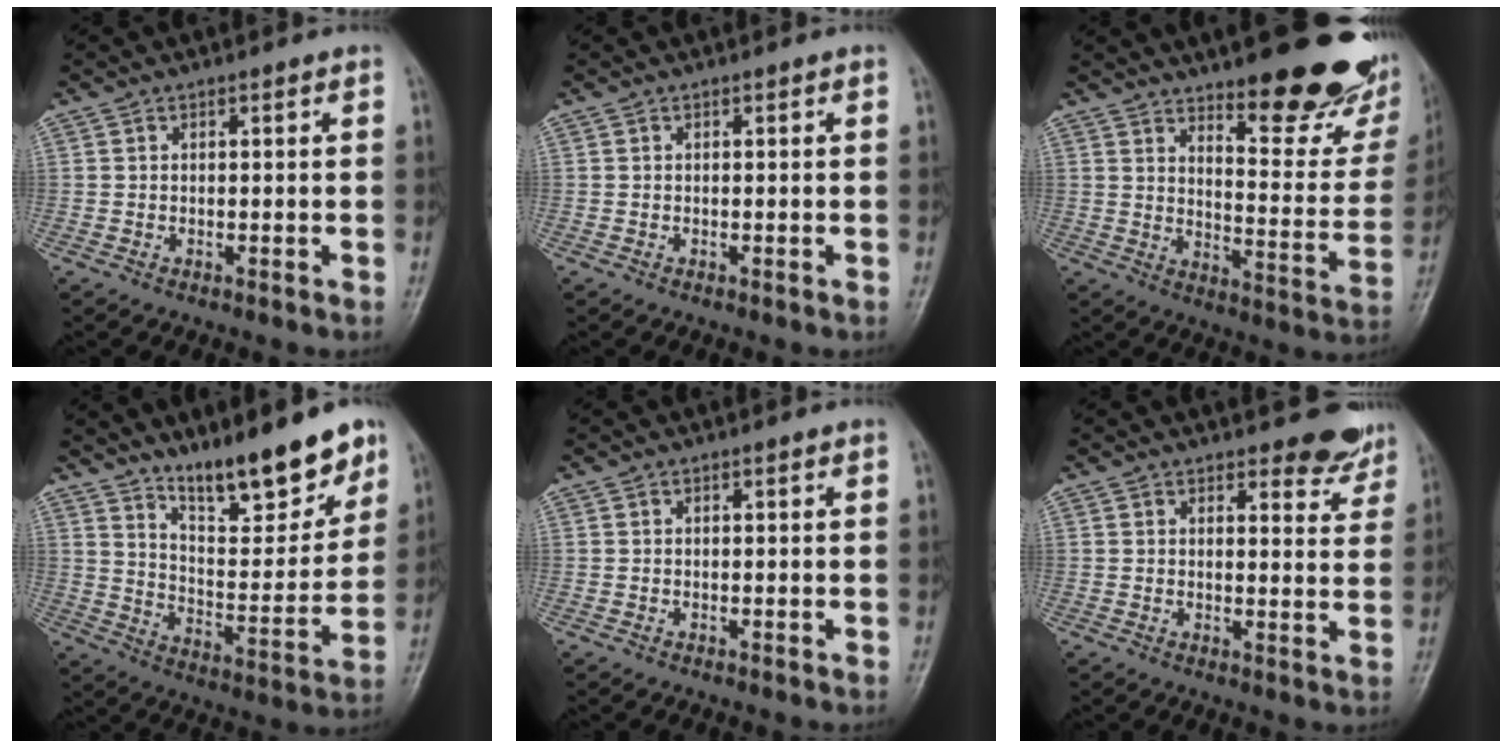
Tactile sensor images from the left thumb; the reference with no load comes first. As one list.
[{"total": 0.0}, {"total": 22.0, "force": [15.0, 6.7, 14.6], "torque": [-0.149, -0.104, 0.203]}, {"total": 16.4, "force": [12.2, 4.6, 9.9], "torque": [-0.111, -0.083, 0.204]}, {"total": 0.0}, {"total": 5.5, "force": [4.9, 2.1, 1.3], "torque": [0.010, -0.039, 0.052]}]